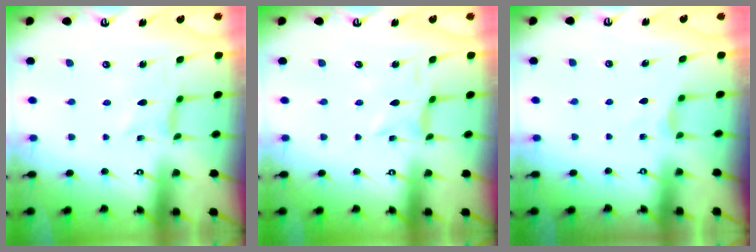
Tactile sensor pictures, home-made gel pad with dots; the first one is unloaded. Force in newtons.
{"total": 0.6, "press": 0.5, "slide": 0.3}
{"total": 3.6, "press": 3.5, "slide": 0.7}